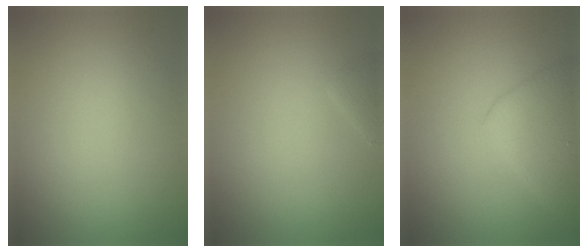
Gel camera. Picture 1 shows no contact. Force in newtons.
{"total": 0.9, "press": 0.9, "slide": 0.1}
{"total": 3.9, "press": 3.9, "slide": 0.2}